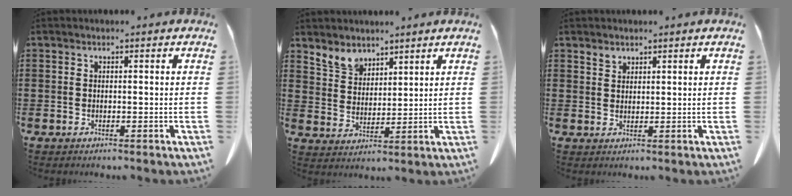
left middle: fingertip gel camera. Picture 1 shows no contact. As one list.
[{"total": 4.5, "force": [3.9, 2.2, 0.8], "torque": [-0.032, -0.004, 0.073]}, {"total": 1.6, "force": [1.4, 0.7, 0.3], "torque": [-0.002, -0.002, 0.025]}]